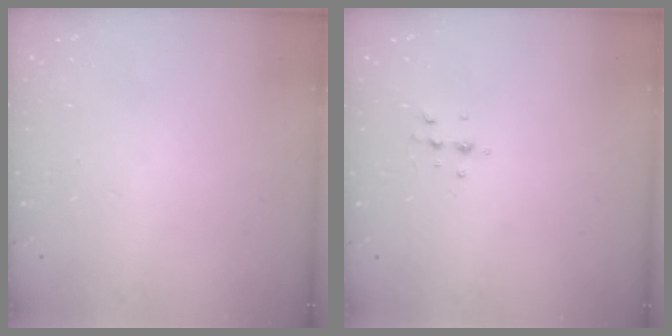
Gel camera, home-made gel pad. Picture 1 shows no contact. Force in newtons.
{"total": 4.7, "press": 4.6, "slide": 1.0}